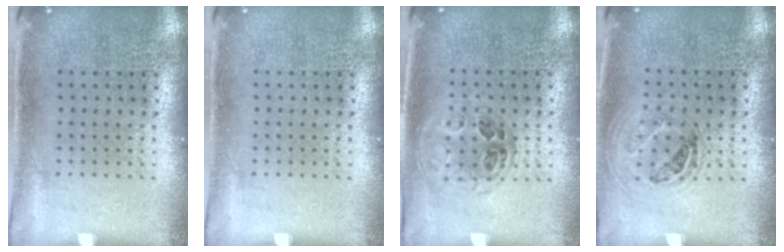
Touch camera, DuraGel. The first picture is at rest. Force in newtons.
{"total": 0.0}
{"total": 0.9, "press": 0.9, "slide": 0.2}
{"total": 1.1, "press": 1.0, "slide": 0.4}